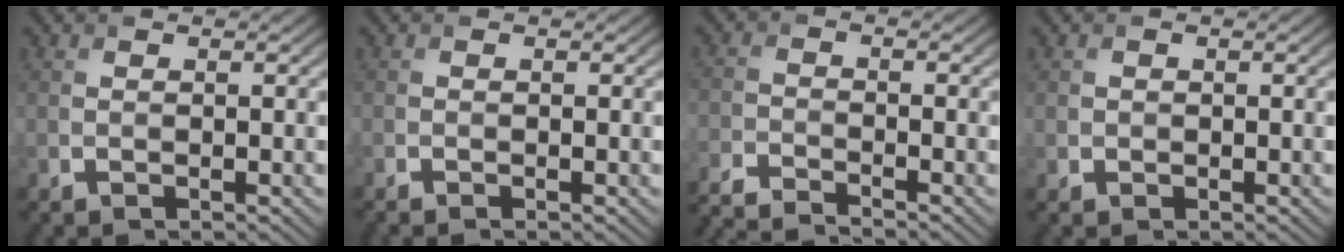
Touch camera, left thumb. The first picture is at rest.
{"total": 1.0, "force": [-1.0, -0.2, 0.2], "torque": [-0.006, -0.006, -0.020]}
{"total": 4.9, "force": [-4.5, 0.3, 1.8], "torque": [-0.039, -0.011, -0.095]}
{"total": 0.8, "force": [-0.1, 0.8, -0.1], "torque": [0.010, 0.002, -0.002]}